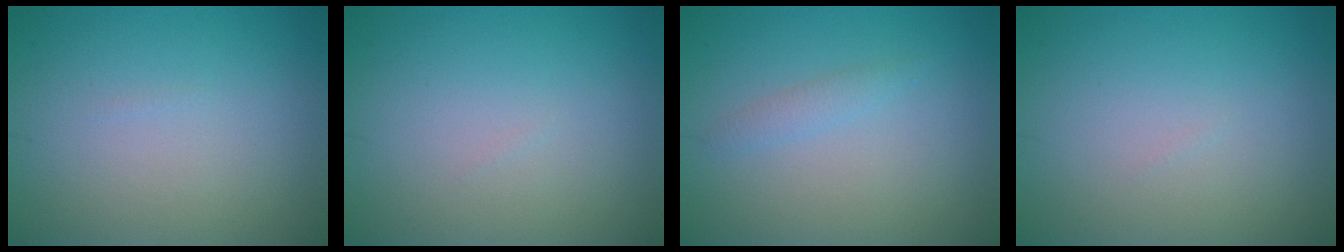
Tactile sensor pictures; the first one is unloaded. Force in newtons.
{"total": 0.0}
{"total": 1.1, "press": 1.1, "slide": 0.0}
{"total": 0.0}